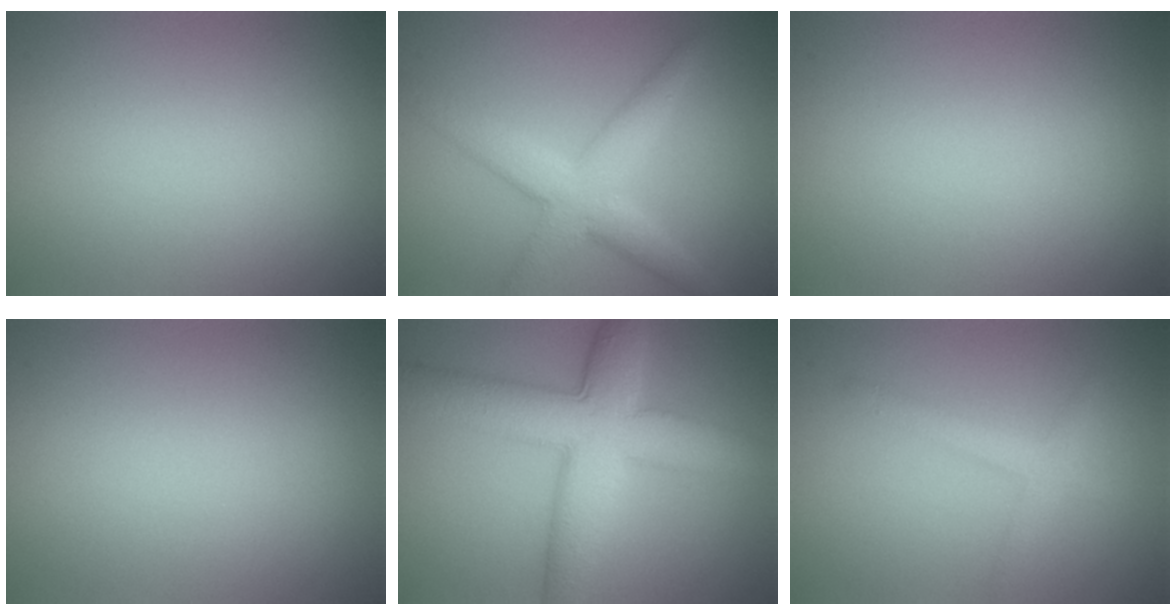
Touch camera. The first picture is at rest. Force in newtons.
{"total": 4.7, "press": 4.7, "slide": 0.2}
{"total": 0.0}
{"total": 0.0}
{"total": 8.9, "press": 8.9, "slide": 0.1}
{"total": 2.0, "press": 2.0, "slide": 0.1}